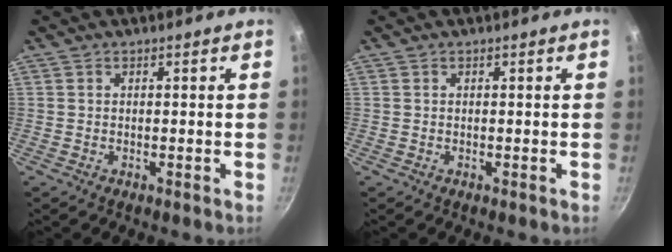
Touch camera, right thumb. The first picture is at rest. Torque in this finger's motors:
{"motor_torque": [-0.06, 0.09, -0.03, 0.03, 0.00]}